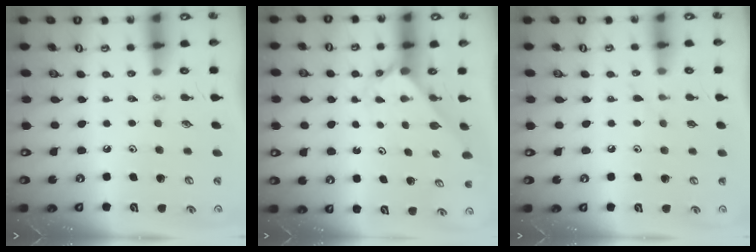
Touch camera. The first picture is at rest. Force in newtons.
{"total": 2.0, "press": 2.0, "slide": 0.2}
{"total": 3.8, "press": 3.8, "slide": 0.4}